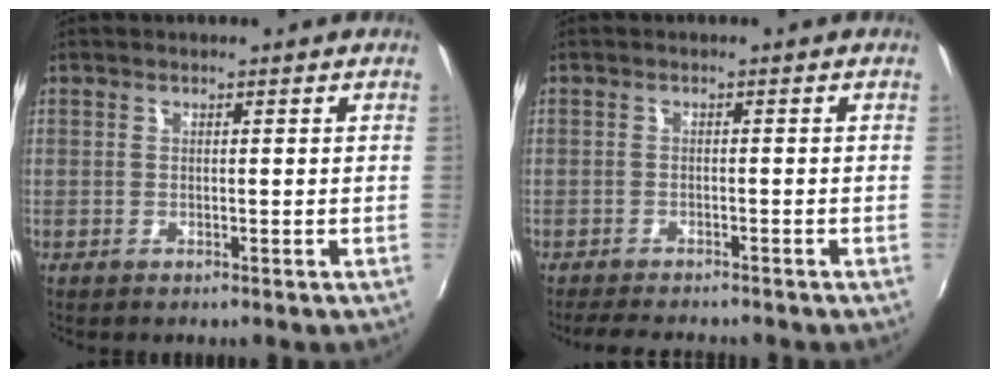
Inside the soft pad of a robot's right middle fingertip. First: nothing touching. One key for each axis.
{"total": 5.7, "fx": -5.2, "fy": 1.3, "fz": 2.1, "tx": -0.058, "ty": -0.014, "tz": -0.083}